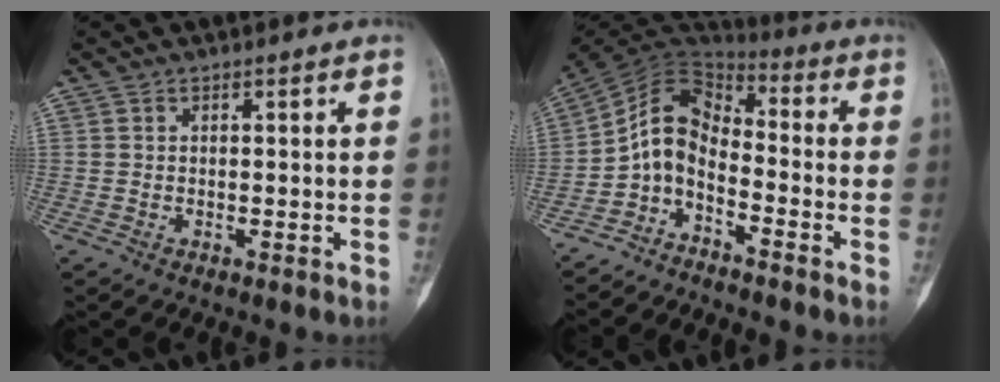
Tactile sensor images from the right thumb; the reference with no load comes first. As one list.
[{"total": 9.3, "force": [-4.4, 5.9, 5.7], "torque": [-0.089, 0.080, -0.098]}]